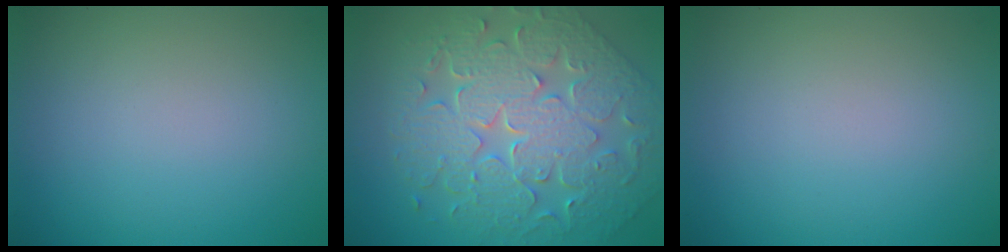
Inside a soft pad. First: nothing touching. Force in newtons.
{"total": 9.2, "press": 6.8, "slide": 6.2}
{"total": 0.0}